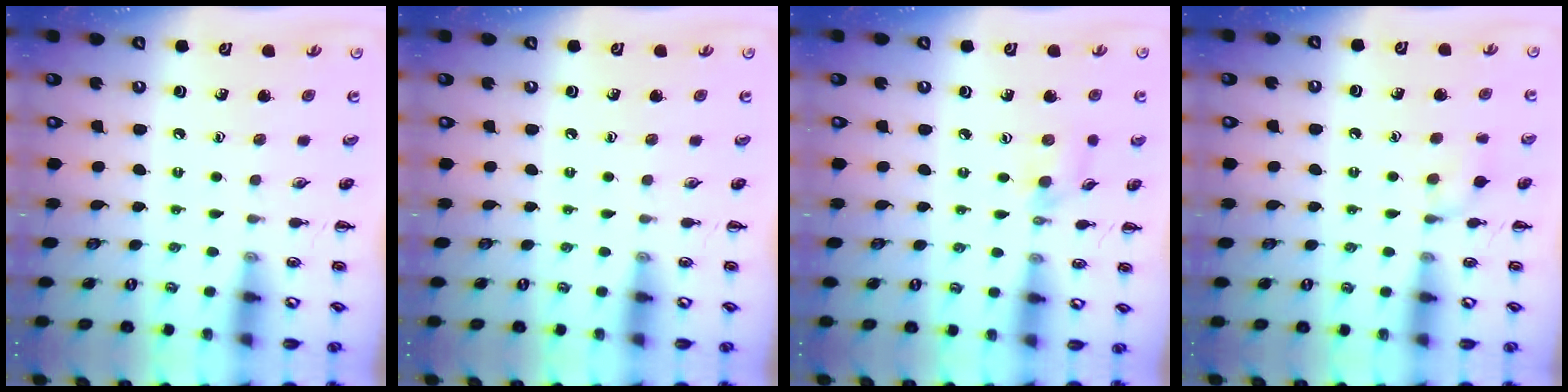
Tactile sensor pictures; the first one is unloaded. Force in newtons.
{"total": 0.0}
{"total": 3.5, "press": 3.2, "slide": 1.4}
{"total": 8.2, "press": 7.9, "slide": 2.1}